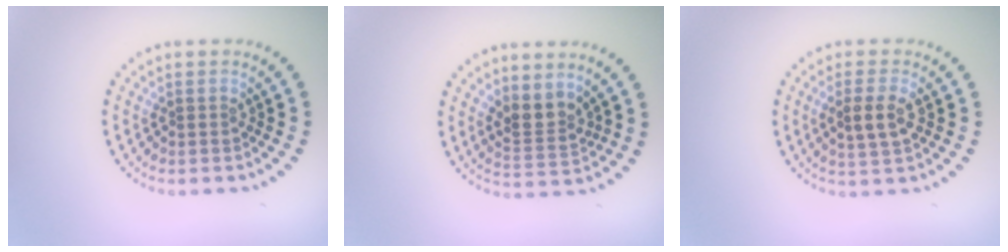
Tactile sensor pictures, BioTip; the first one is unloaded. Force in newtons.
{"total": 2.6, "press": 2.0, "slide": 1.7}
{"total": 2.8, "press": 2.7, "slide": 0.7}